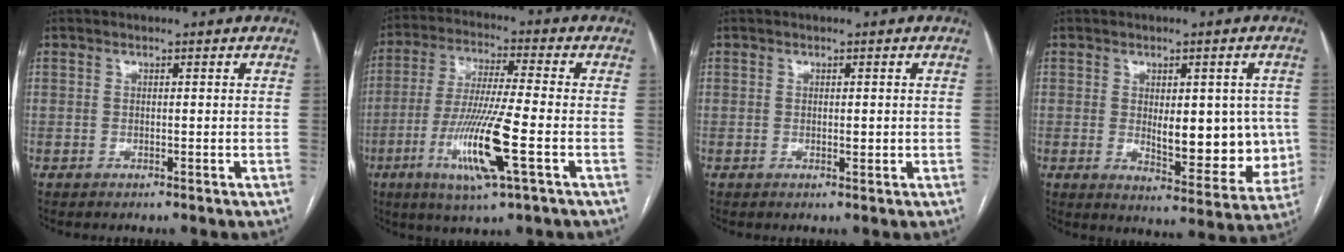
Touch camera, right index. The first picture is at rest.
{"total": 13.1, "force": [-4.2, 0.2, 12.4], "torque": [-0.249, -0.020, -0.081]}
{"total": 1.0, "force": [0.0, 0.4, 1.0], "torque": [-0.013, -0.003, 0.002]}
{"total": 11.3, "force": [-0.1, 4.8, 10.2], "torque": [-0.121, -0.006, 0.012]}